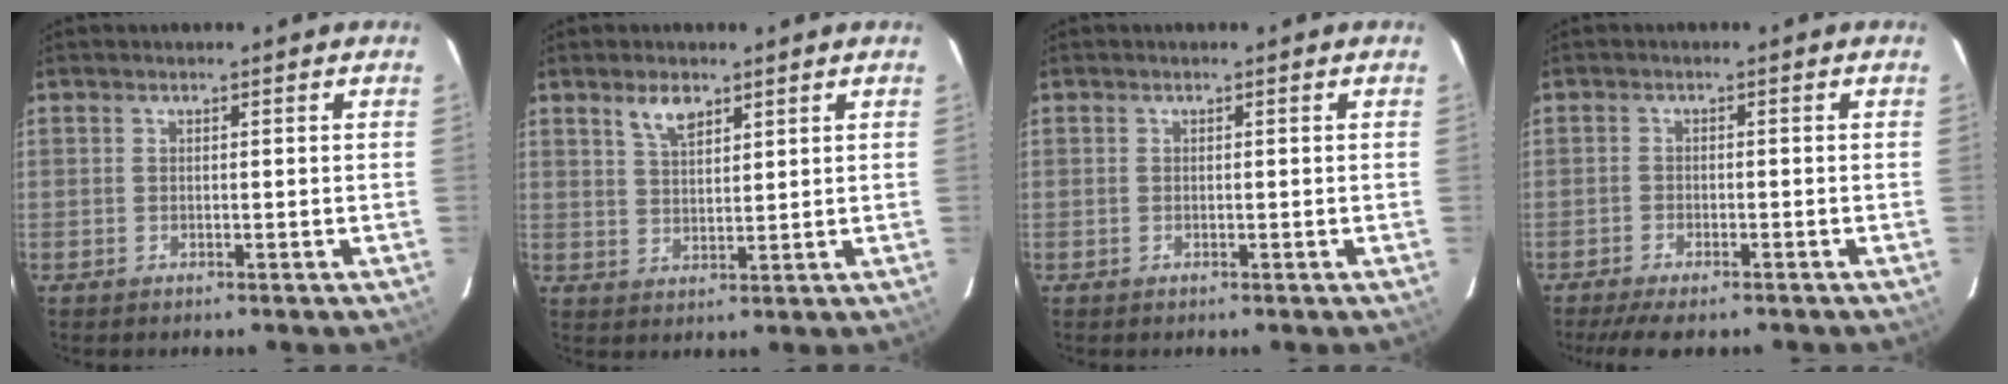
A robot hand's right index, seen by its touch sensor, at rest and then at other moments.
{"total": 4.6, "force": [3.1, 2.0, 2.8], "torque": [-0.048, 0.005, 0.058]}
{"total": 0.0}
{"total": 6.6, "force": [-5.3, 1.7, 3.5], "torque": [-0.085, -0.018, -0.089]}